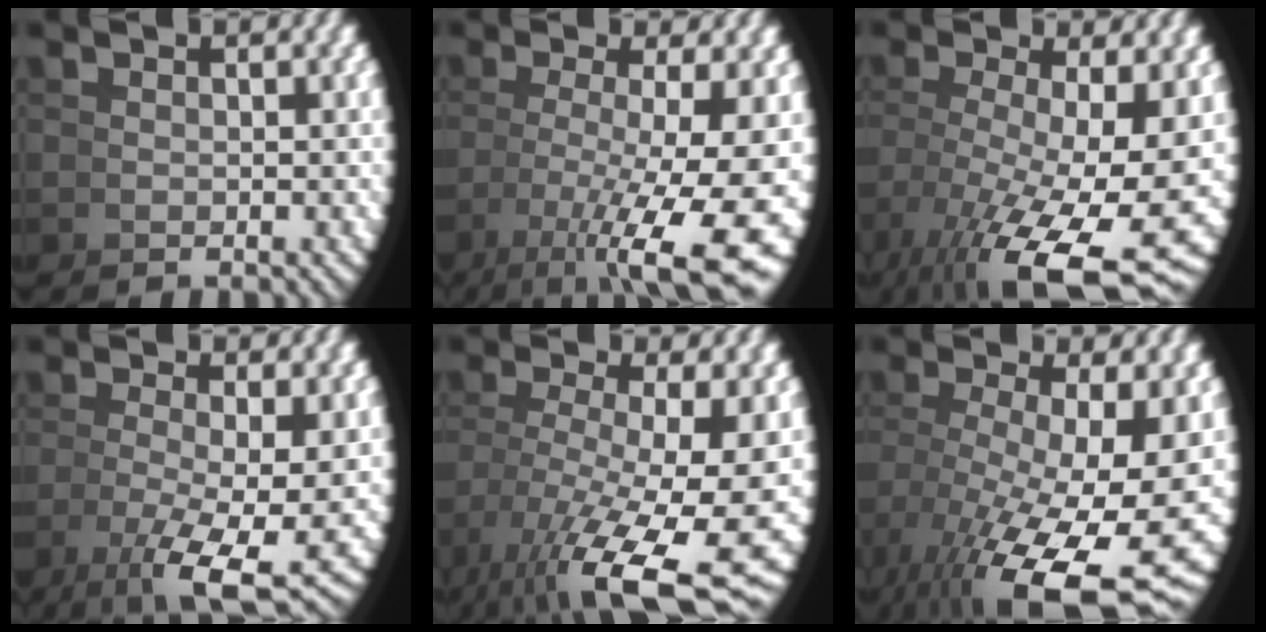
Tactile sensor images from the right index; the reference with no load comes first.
{"total": 10.2, "force": [-1.9, 4.5, 9.0], "torque": [-0.132, -0.037, -0.001]}
{"total": 11.5, "force": [-2.6, 5.6, 9.7], "torque": [-0.167, -0.056, -0.004]}
{"total": 7.0, "force": [-2.8, 2.4, 5.9], "torque": [-0.103, -0.036, -0.024]}
{"total": 11.4, "force": [-2.6, 5.5, 9.7], "torque": [-0.155, -0.050, -0.005]}
{"total": 12.4, "force": [-2.6, 6.4, 10.4], "torque": [-0.173, -0.059, -0.001]}